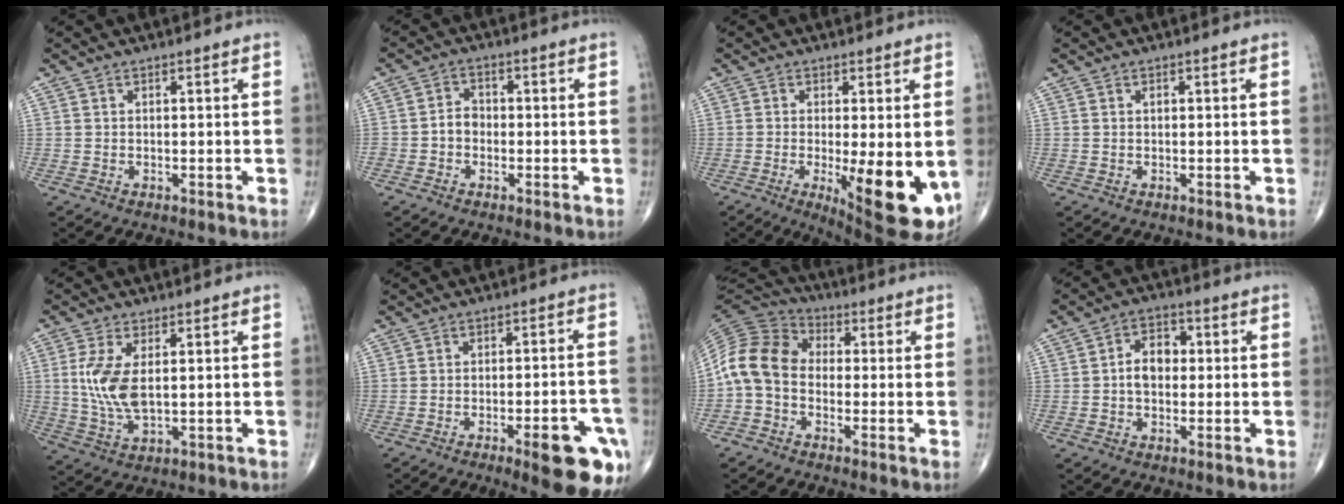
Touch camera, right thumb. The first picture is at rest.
{"total": 3.3, "force": [-1.0, 2.7, 1.7], "torque": [-0.014, 0.014, -0.024]}
{"total": 13.0, "force": [-2.8, 3.9, 12.1], "torque": [-0.162, -0.025, -0.028]}
{"total": 0.5, "force": [0.1, 0.3, 0.4], "torque": [-0.006, 0.001, 0.002]}
{"total": 8.7, "force": [1.2, 4.0, 7.7], "torque": [-0.170, -0.010, 0.032]}
{"total": 13.7, "force": [-6.8, 3.7, 11.3], "torque": [-0.097, 0.032, -0.079]}
{"total": 10.7, "force": [-1.4, 8.2, 6.8], "torque": [-0.127, 0.036, -0.045]}
{"total": 6.1, "force": [0.0, 4.3, 4.4], "torque": [-0.058, 0.020, -0.009]}